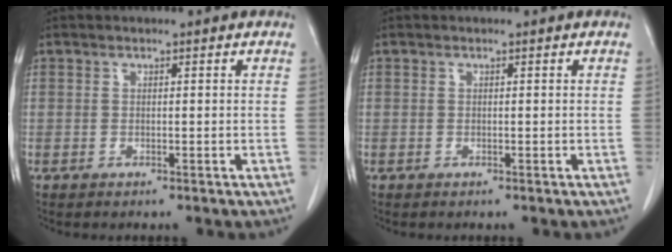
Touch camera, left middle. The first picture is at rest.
{"total": 0.0}